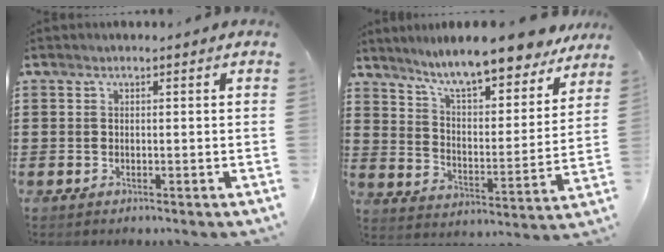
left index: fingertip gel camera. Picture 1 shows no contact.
{"total": 10.5, "force": [9.3, 0.1, 4.9], "torque": [-0.122, -0.058, 0.156]}